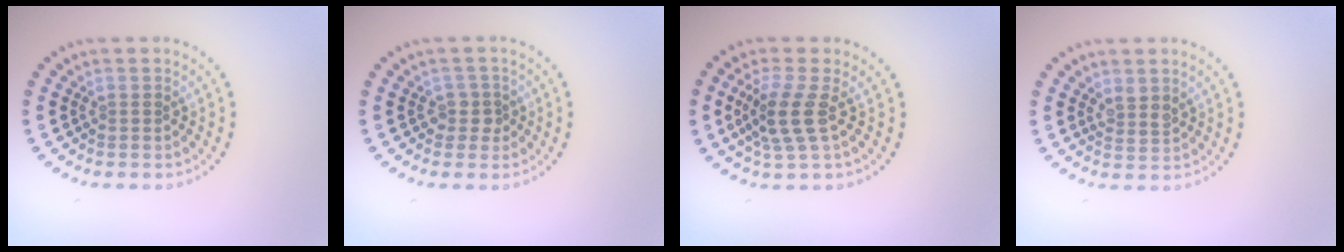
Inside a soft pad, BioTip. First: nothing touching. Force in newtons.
{"total": 1.6, "press": 1.3, "slide": 0.9}
{"total": 3.3, "press": 2.7, "slide": 1.9}
{"total": 1.3, "press": 1.1, "slide": 0.8}